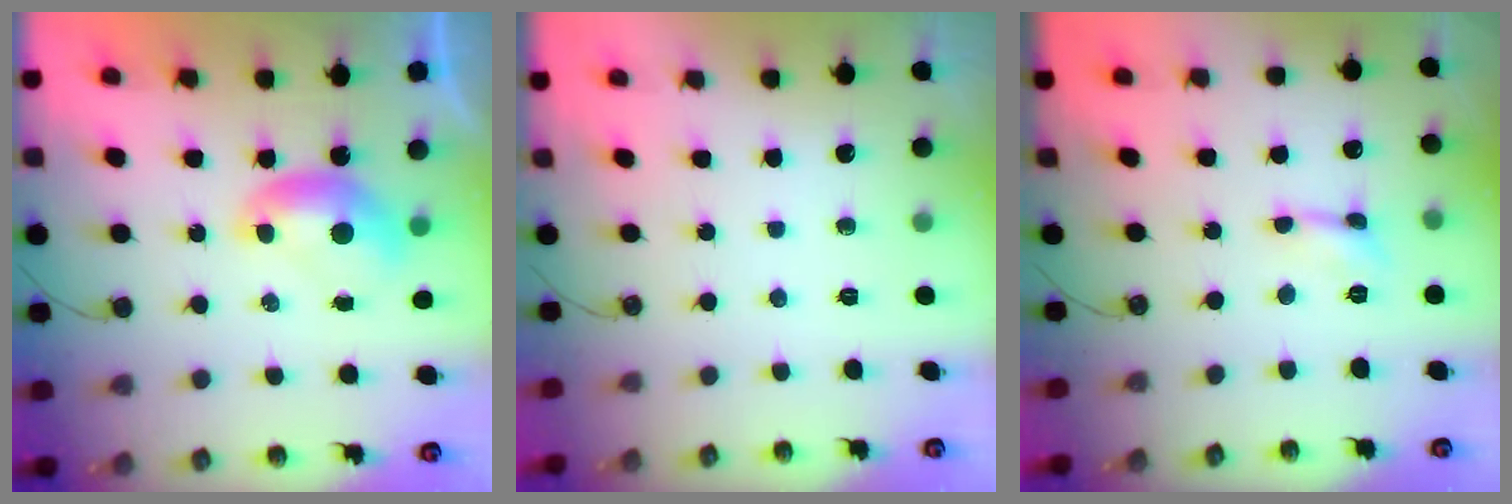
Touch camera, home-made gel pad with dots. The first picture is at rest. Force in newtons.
{"total": 0.0}
{"total": 1.0, "press": 0.9, "slide": 0.4}